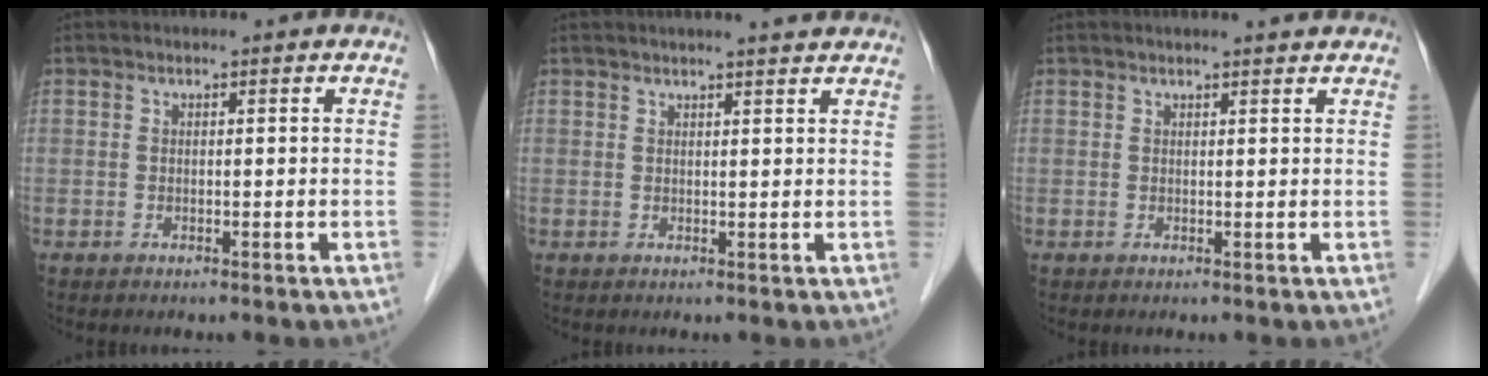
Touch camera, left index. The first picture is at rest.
{"total": 5.3, "force": [4.8, 0.0, 2.2], "torque": [-0.033, 0.017, 0.055]}
{"total": 3.1, "force": [2.9, 0.0, 1.1], "torque": [-0.016, 0.011, 0.032]}